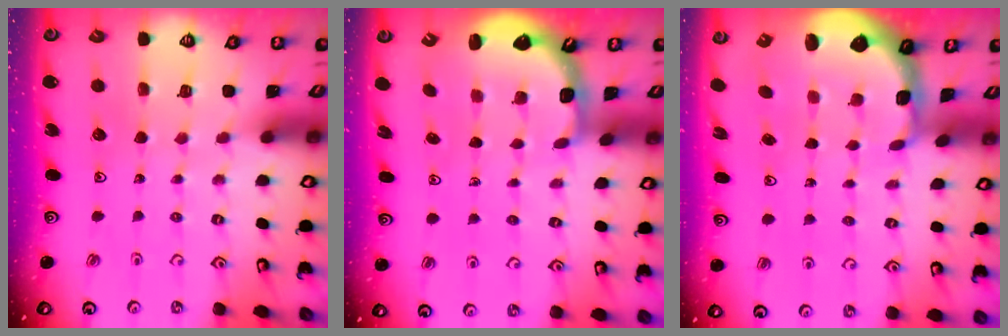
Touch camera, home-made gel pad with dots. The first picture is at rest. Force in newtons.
{"total": 2.5, "press": 2.1, "slide": 1.3}
{"total": 2.4, "press": 1.7, "slide": 1.7}